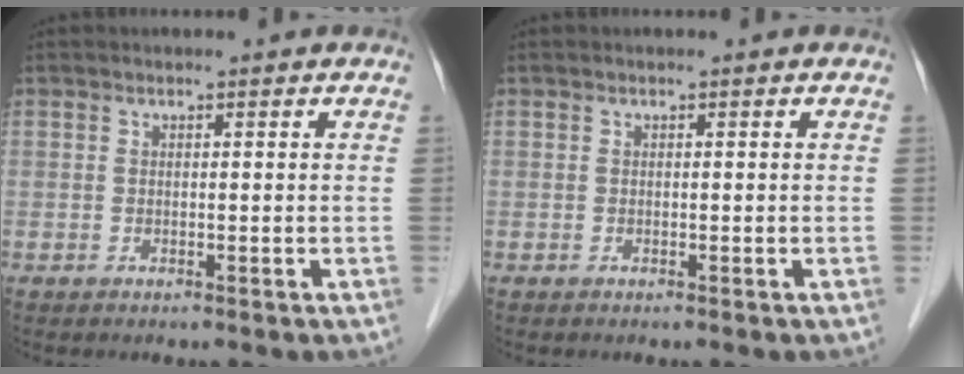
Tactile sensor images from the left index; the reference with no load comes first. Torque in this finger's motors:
{"motor_torque": [0.00, 0.00, 0.01, 0.00]}